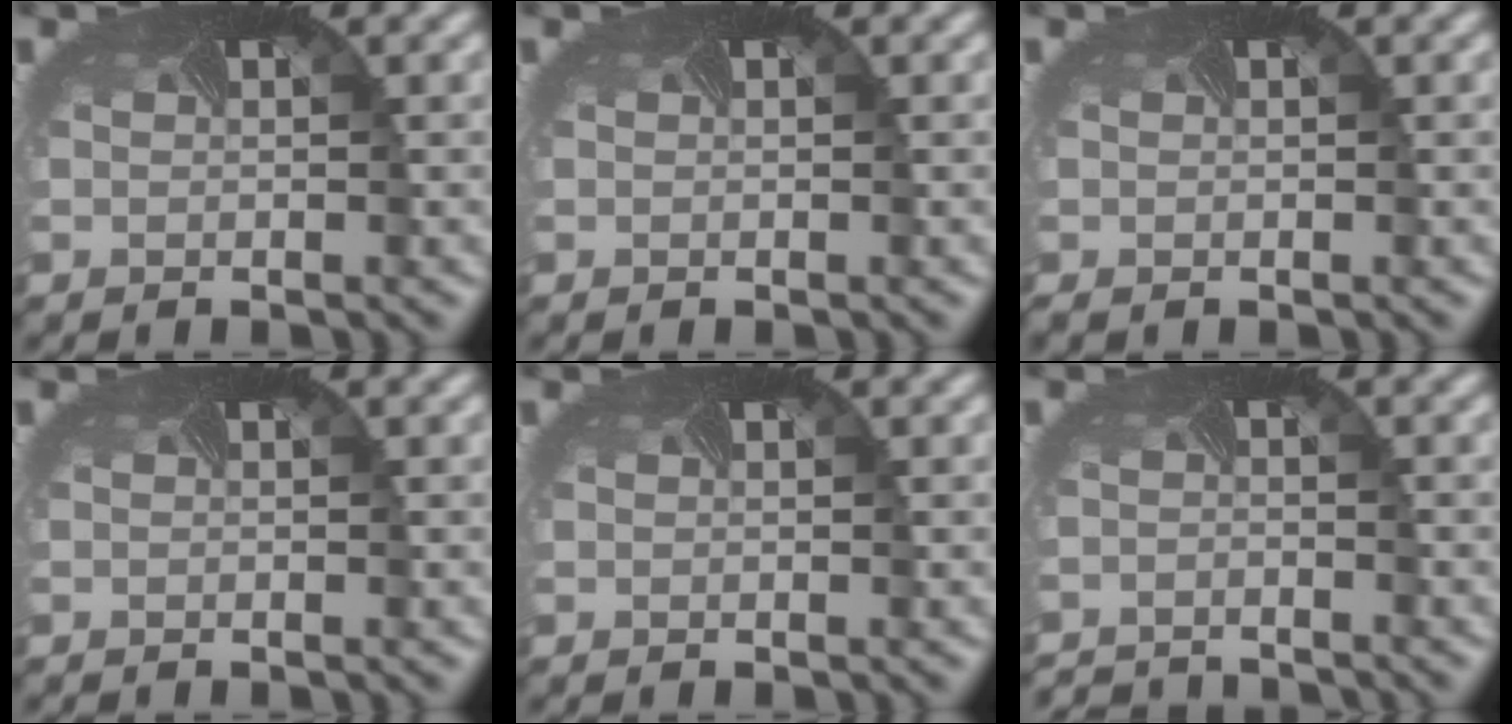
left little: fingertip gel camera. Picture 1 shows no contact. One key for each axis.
{"total": 0.0}
{"total": 1.0, "fx": -0.5, "fy": 0.6, "fz": 0.6, "tx": -0.019, "ty": -0.005, "tz": -0.003}
{"total": 0.0}
{"total": 0.0}
{"total": 3.3, "fx": -3.3, "fy": 0.0, "fz": -0.1, "tx": -0.004, "ty": -0.022, "tz": -0.057}